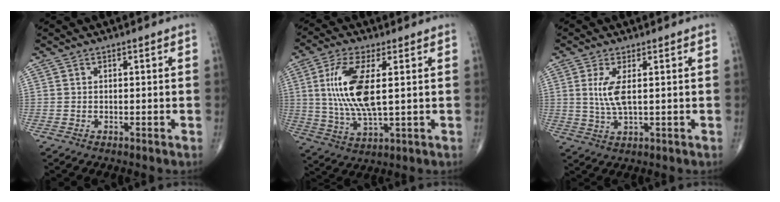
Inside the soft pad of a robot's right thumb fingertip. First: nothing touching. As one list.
[{"total": 13.0, "force": [2.1, 4.5, 12.0], "torque": [-0.262, -0.013, 0.046]}, {"total": 5.2, "force": [1.0, 1.5, 4.9], "torque": [-0.116, -0.010, 0.026]}]